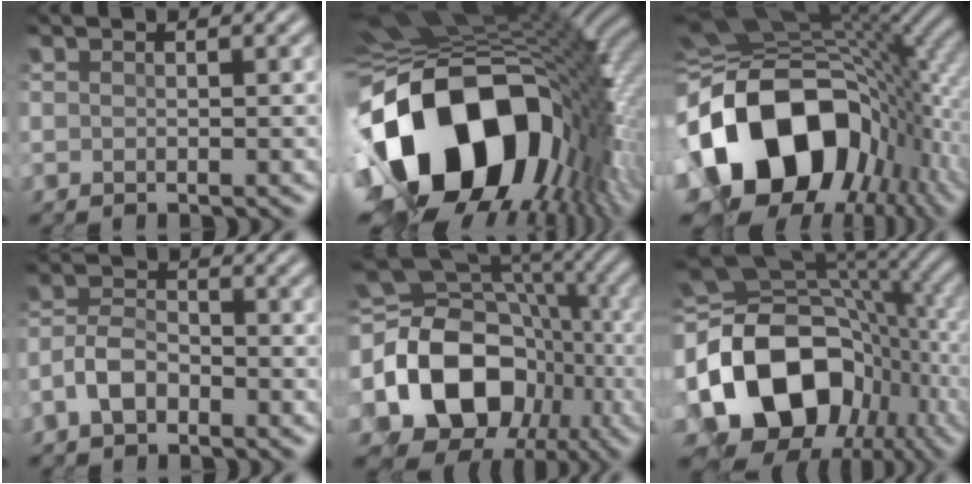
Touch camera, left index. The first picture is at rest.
{"total": 19.7, "force": [-5.2, 12.0, 14.7], "torque": [-0.299, -0.041, -0.079]}
{"total": 19.2, "force": [-5.9, 12.8, 13.0], "torque": [-0.255, -0.021, -0.097]}
{"total": 3.7, "force": [-2.2, 2.0, 2.3], "torque": [-0.050, 0.009, -0.049]}
{"total": 16.0, "force": [-2.0, 12.2, 10.2], "torque": [-0.196, -0.011, -0.018]}
{"total": 16.0, "force": [-2.3, 11.3, 11.0], "torque": [-0.210, -0.006, -0.033]}